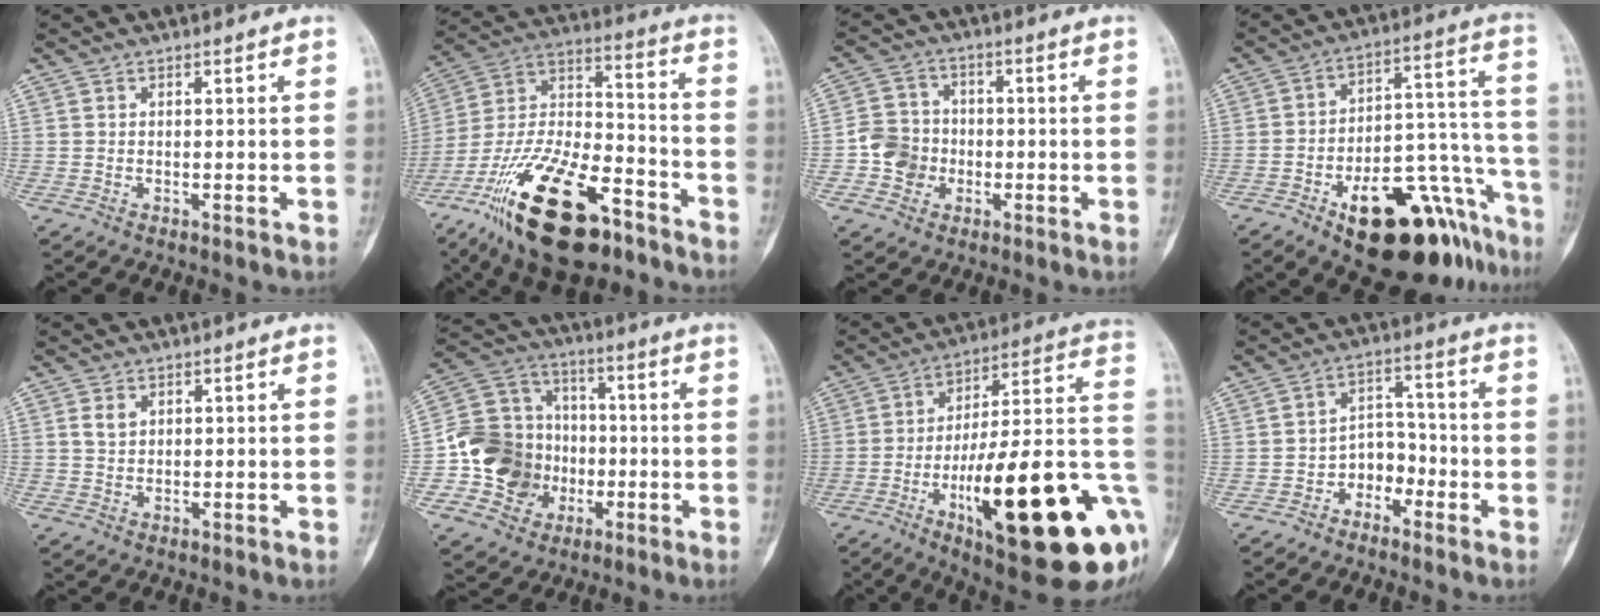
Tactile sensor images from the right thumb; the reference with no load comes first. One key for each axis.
{"total": 25.0, "fx": -15.4, "fy": 10.1, "fz": 16.9, "tx": -0.330, "ty": 0.064, "tz": -0.273}
{"total": 7.0, "fx": -1.7, "fy": 6.4, "fz": 2.3, "tx": -0.014, "ty": 0.019, "tz": -0.039}
{"total": 24.2, "fx": -14.1, "fy": 10.3, "fz": 16.8, "tx": -0.139, "ty": 0.112, "tz": -0.203}
{"total": 2.5, "fx": 1.0, "fy": 1.8, "fz": 1.4, "tx": -0.022, "ty": -0.002, "tz": 0.023}
{"total": 16.5, "fx": -3.4, "fy": 14.6, "fz": 6.9, "tx": -0.094, "ty": 0.048, "tz": -0.057}
{"total": 32.2, "fx": -9.3, "fy": 8.6, "fz": 29.6, "tx": -0.380, "ty": 0.017, "tz": -0.133}
{"total": 5.6, "fx": -3.1, "fy": 4.1, "fz": 2.2, "tx": -0.001, "ty": 0.039, "tz": -0.062}